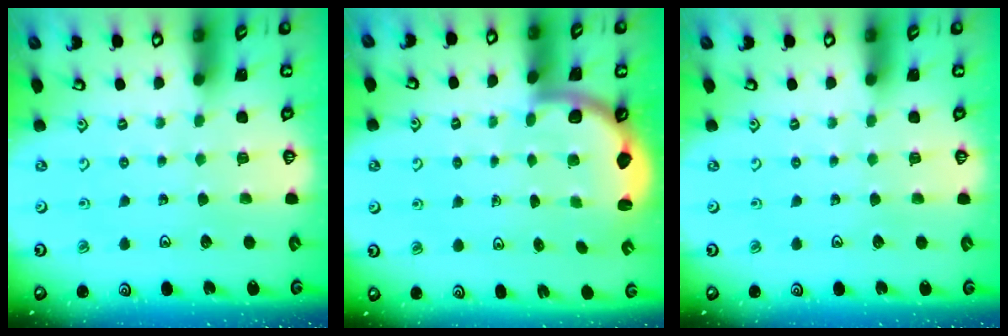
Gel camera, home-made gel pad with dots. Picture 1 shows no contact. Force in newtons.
{"total": 2.6, "press": 2.6, "slide": 0.7}
{"total": 0.0}